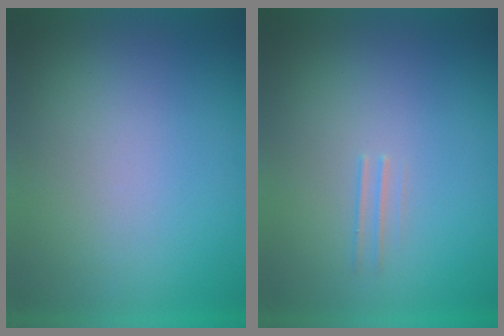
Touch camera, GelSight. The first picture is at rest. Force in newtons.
{"total": 1.9}